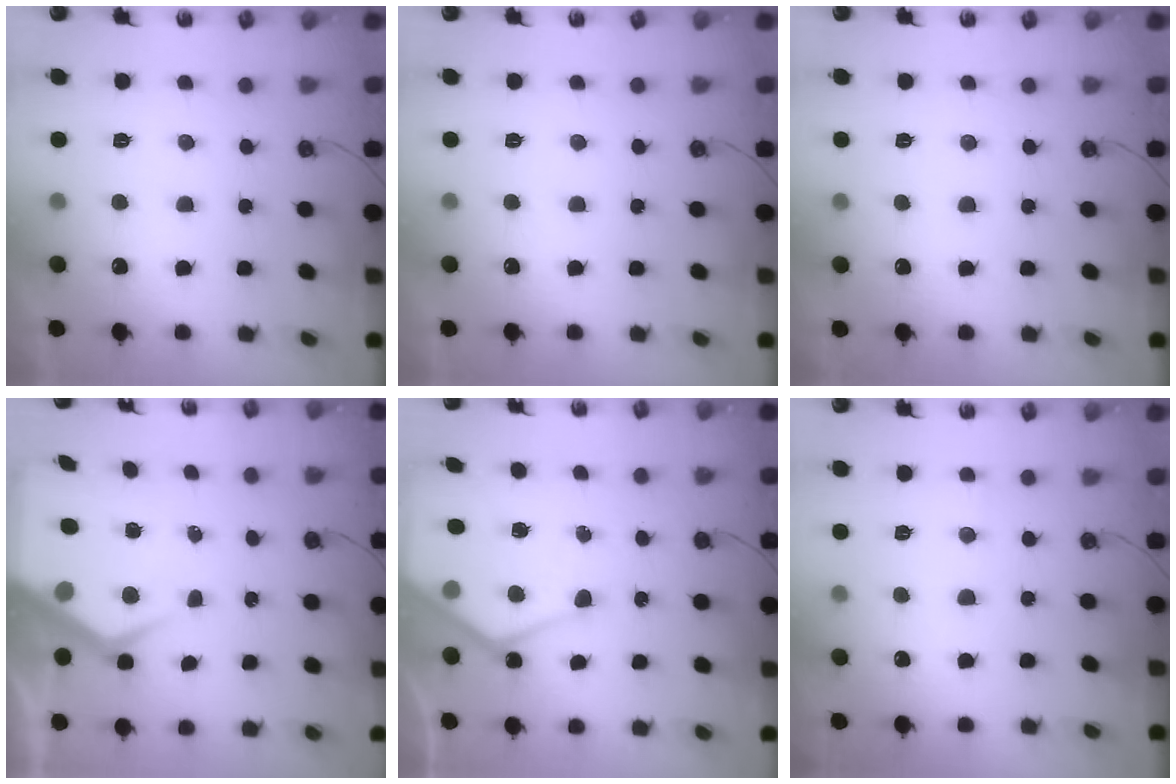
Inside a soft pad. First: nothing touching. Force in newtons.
{"total": 0.0}
{"total": 2.4, "press": 2.4, "slide": 0.4}
{"total": 9.3, "press": 9.2, "slide": 0.9}
{"total": 9.7, "press": 9.7, "slide": 0.9}
{"total": 3.6, "press": 3.6, "slide": 0.5}